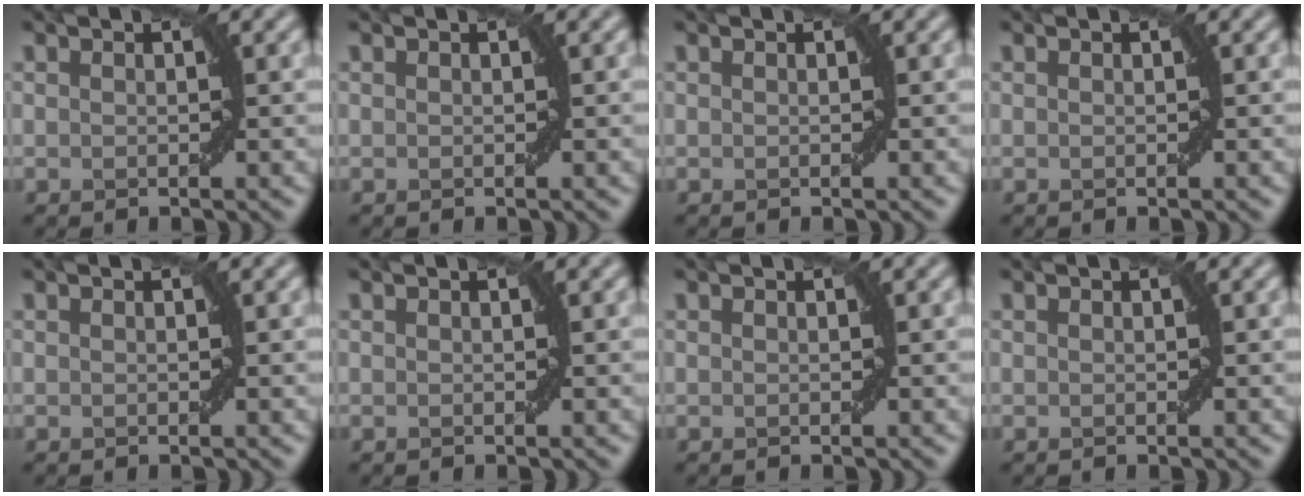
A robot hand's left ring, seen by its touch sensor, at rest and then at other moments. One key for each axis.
{"total": 0.0}
{"total": 0.0}
{"total": 0.0}
{"total": 0.0}
{"total": 0.0}
{"total": 0.0}
{"total": 0.0}